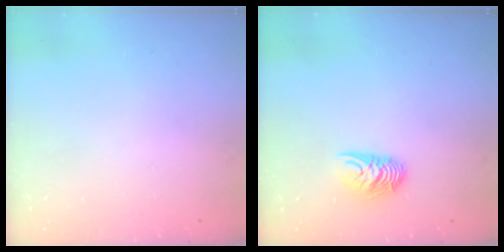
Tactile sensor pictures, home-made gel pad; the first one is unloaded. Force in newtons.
{"total": 7.5, "press": 7.5, "slide": 0.5}